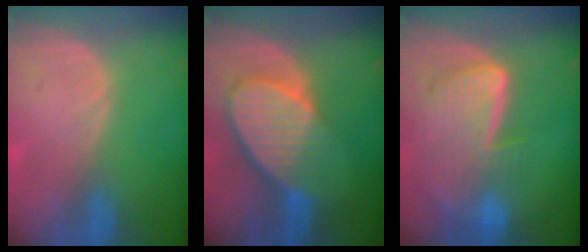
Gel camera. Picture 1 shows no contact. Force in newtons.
{"total": 10.0, "press": 8.8, "slide": 4.7}
{"total": 9.3, "press": 8.0, "slide": 4.6}